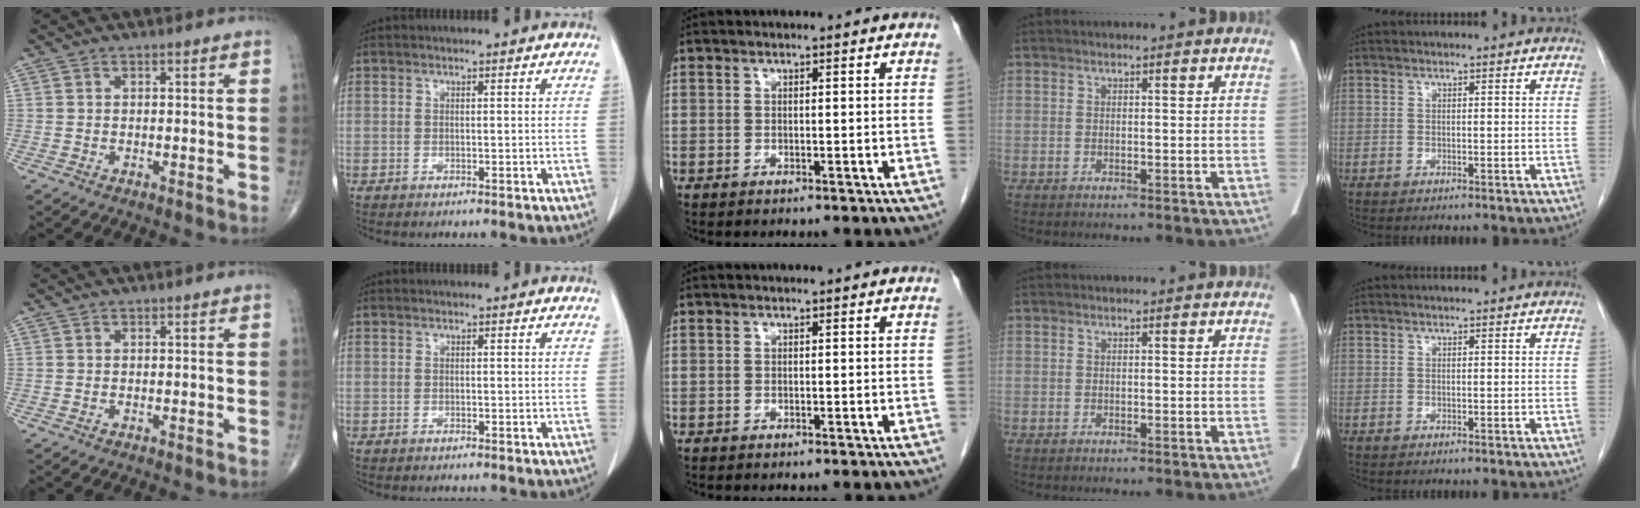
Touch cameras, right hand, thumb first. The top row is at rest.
{}